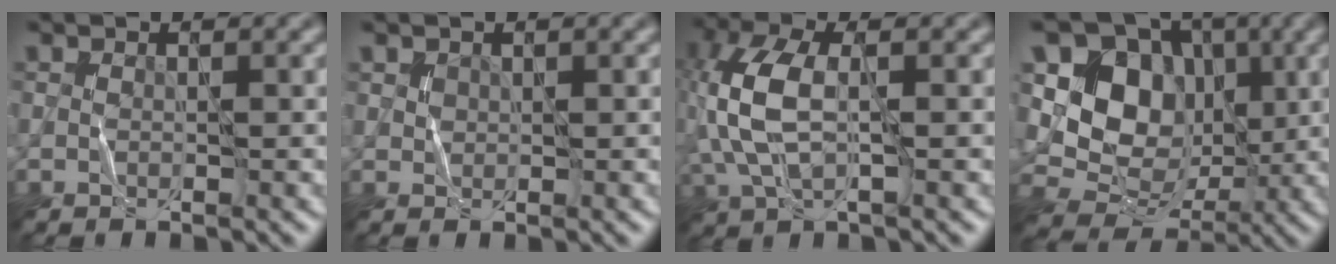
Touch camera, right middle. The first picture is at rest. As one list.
[{"total": 0.7, "force": [0.4, 0.6, 0.2], "torque": [-0.002, -0.001, 0.009]}, {"total": 7.2, "force": [0.6, 3.7, 6.2], "torque": [-0.160, 0.011, 0.007]}, {"total": 10.1, "force": [2.2, 8.2, 5.6], "torque": [-0.106, 0.007, 0.030]}]